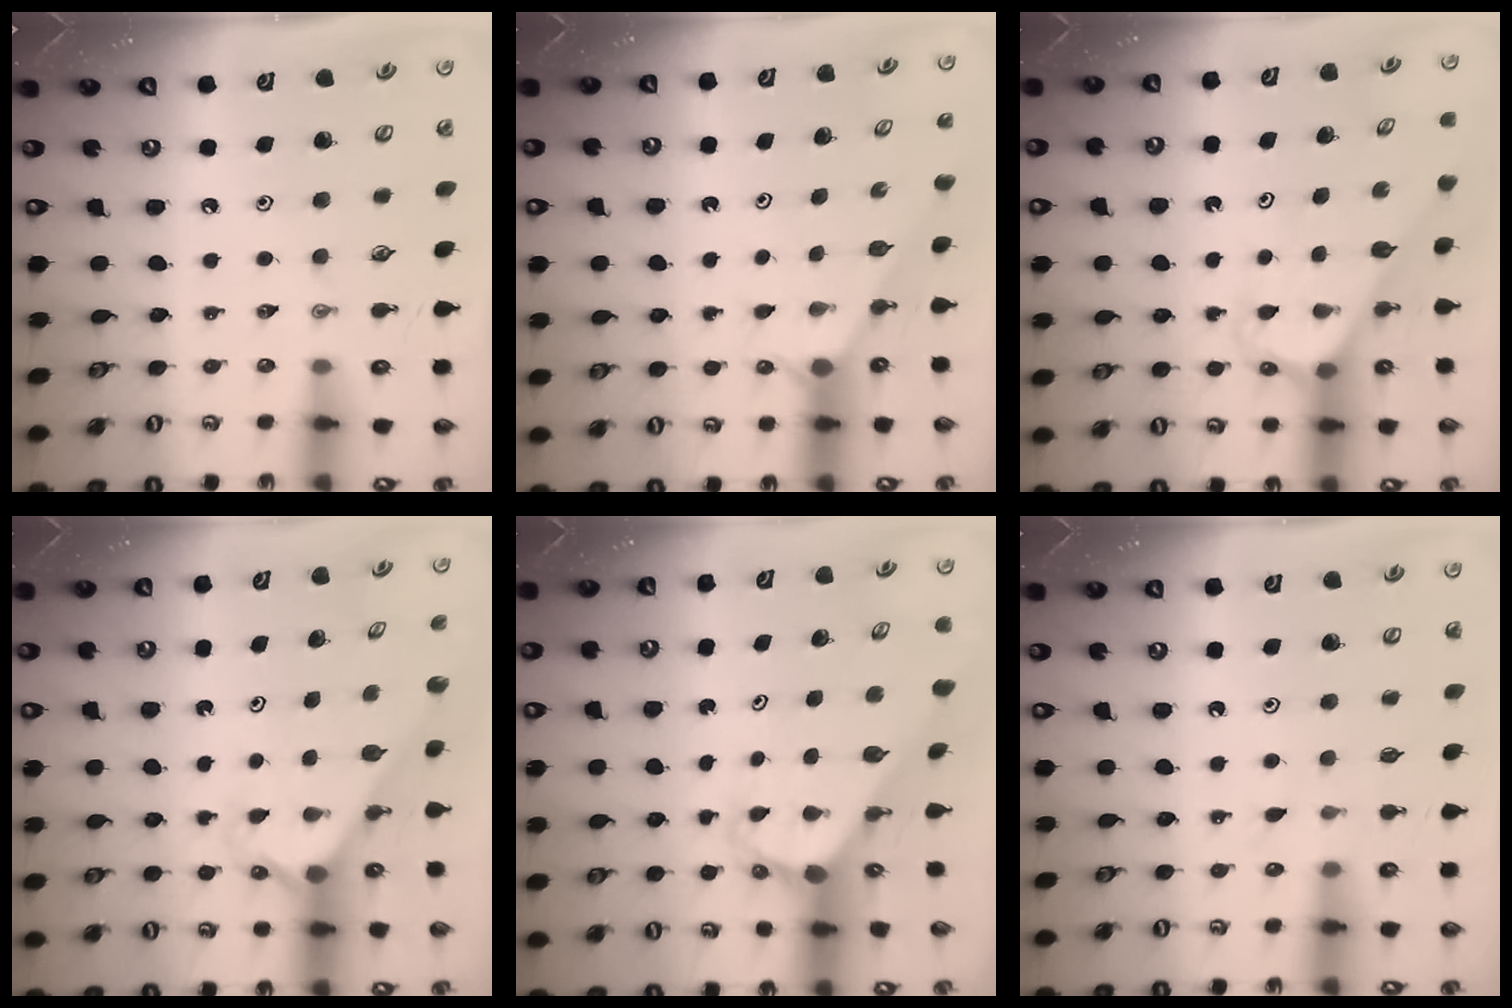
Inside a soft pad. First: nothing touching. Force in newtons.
{"total": 0.9, "press": 0.9, "slide": 0.2}
{"total": 3.1, "press": 3.1, "slide": 0.2}
{"total": 2.0, "press": 2.0, "slide": 0.2}
{"total": 2.9, "press": 2.9, "slide": 0.2}
{"total": 6.4, "press": 6.4, "slide": 0.1}